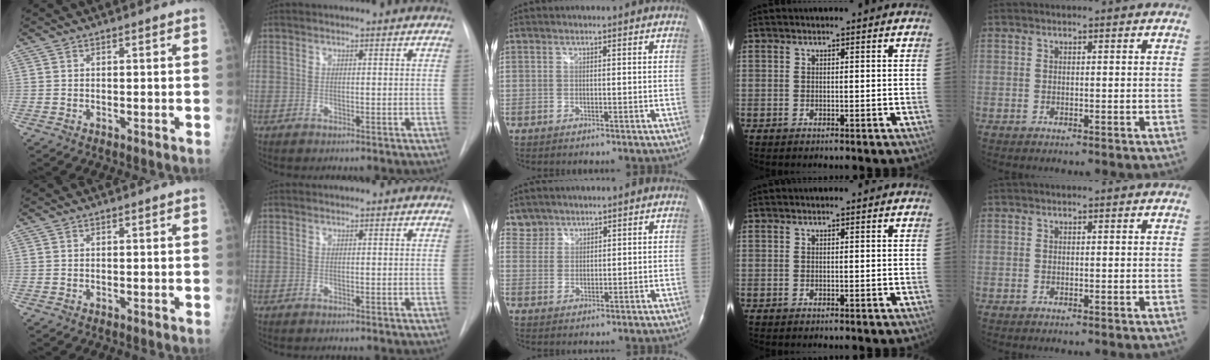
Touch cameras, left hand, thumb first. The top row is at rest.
{"middle": {"total": 3.0, "force": [2.4, 1.5, -0.7], "torque": [0.022, 0.008, 0.047]}}